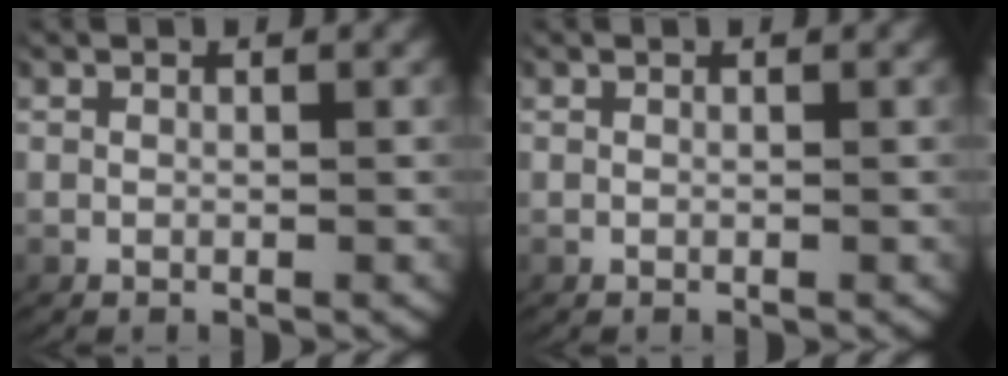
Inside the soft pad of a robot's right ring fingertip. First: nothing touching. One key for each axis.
{"total": 0.0}